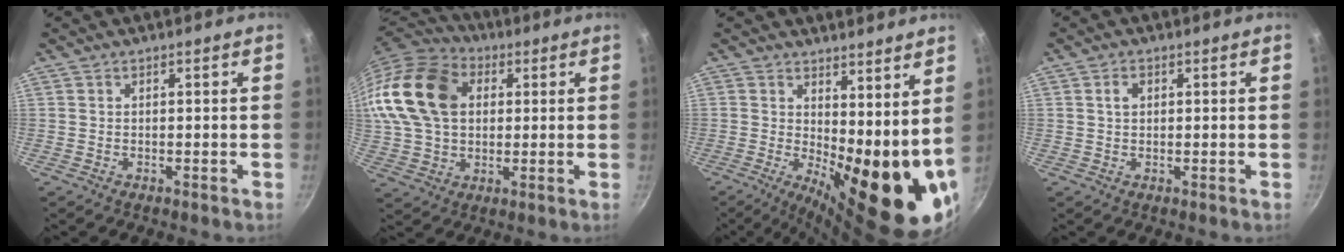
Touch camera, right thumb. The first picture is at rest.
{"total": 21.0, "force": [4.6, 15.2, 13.7], "torque": [-0.258, 0.020, 0.077]}
{"total": 17.3, "force": [2.8, 6.8, 15.7], "torque": [-0.182, -0.037, 0.050]}
{"total": 2.0, "force": [0.6, 1.4, 1.3], "torque": [-0.017, 0.004, 0.008]}